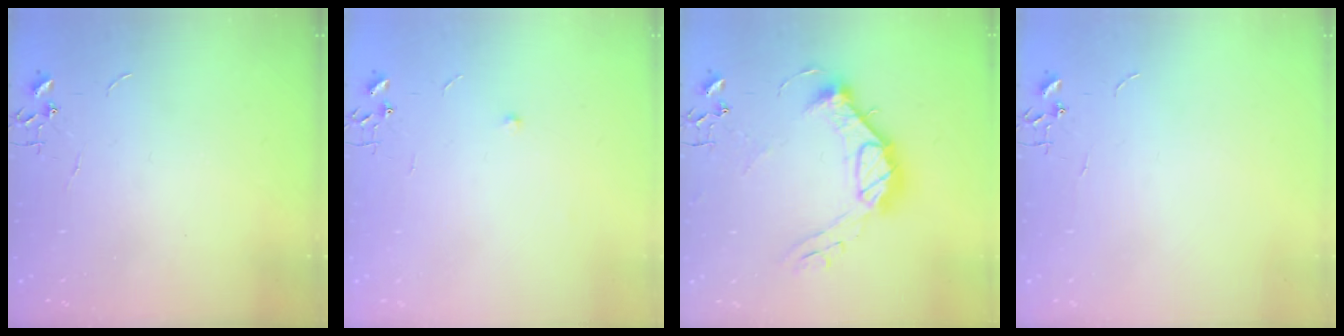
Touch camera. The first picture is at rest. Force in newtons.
{"total": 4.9, "press": 4.7, "slide": 1.1}
{"total": 14.2, "press": 14.1, "slide": 0.8}
{"total": 0.0}